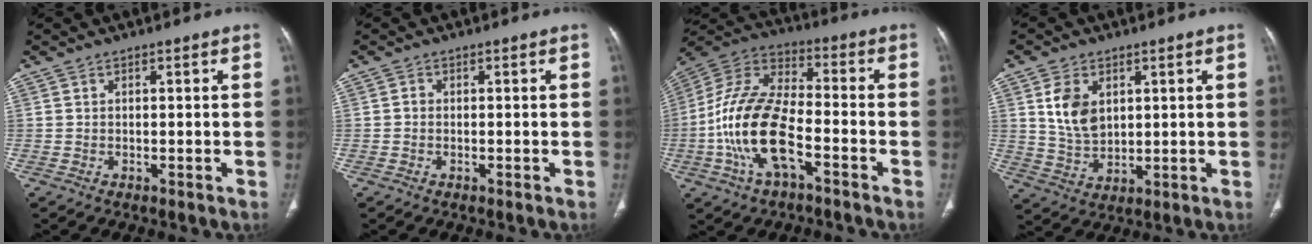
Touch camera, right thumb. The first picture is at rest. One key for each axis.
{"total": 0.8, "fx": -0.2, "fy": 0.7, "fz": 0.4, "tx": -0.003, "ty": 0.002, "tz": -0.007}
{"total": 17.5, "fx": -5.4, "fy": 8.3, "fz": 14.4, "tx": -0.289, "ty": 0.035, "tz": -0.102}
{"total": 8.1, "fx": 2.6, "fy": 5.5, "fz": 5.3, "tx": -0.081, "ty": -0.014, "tz": 0.058}